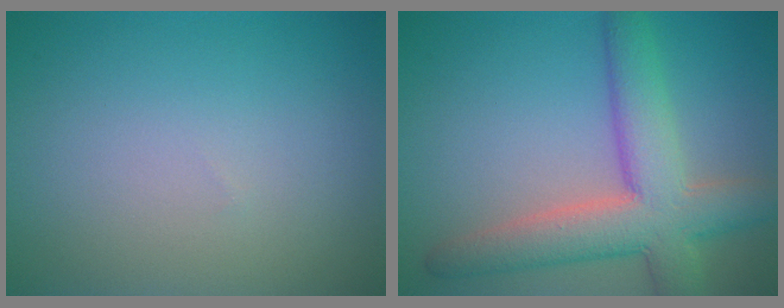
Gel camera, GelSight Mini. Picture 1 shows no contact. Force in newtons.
{"total": 7.5, "press": 7.5, "slide": 0.6}